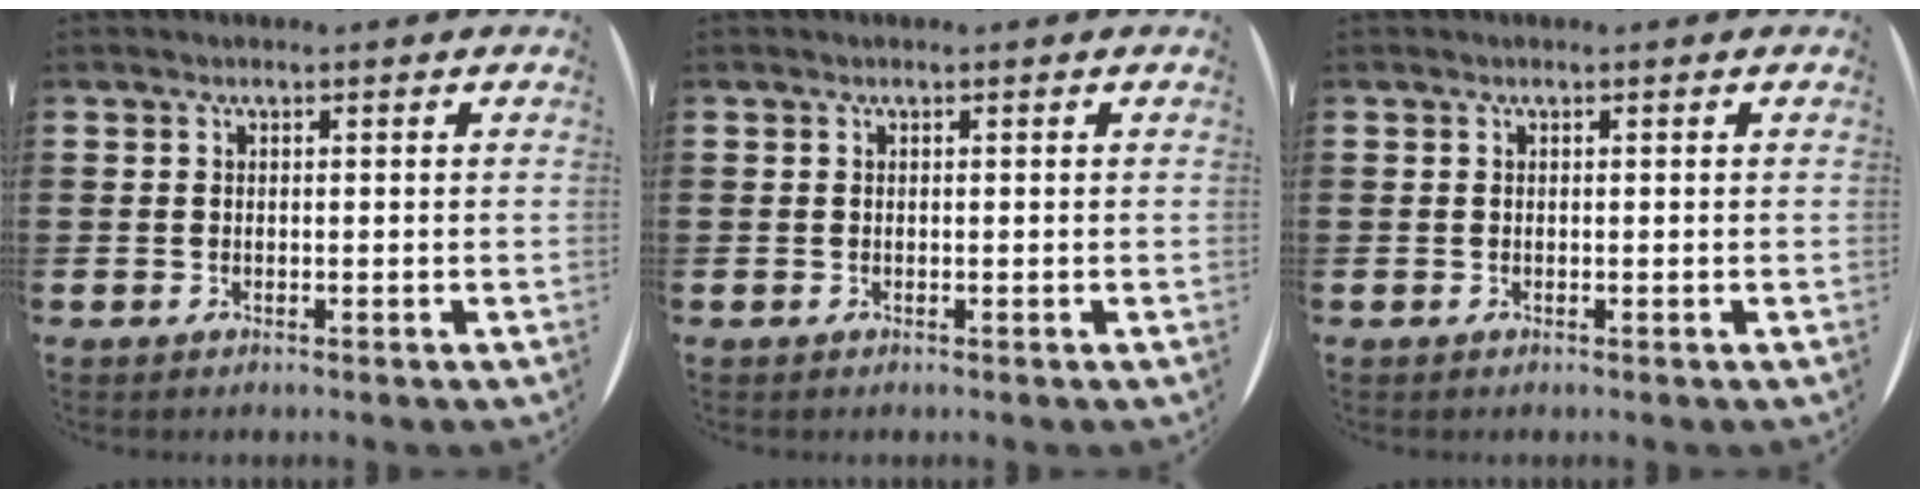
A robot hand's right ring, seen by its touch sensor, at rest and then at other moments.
{"total": 0.0}
{"total": 0.0}